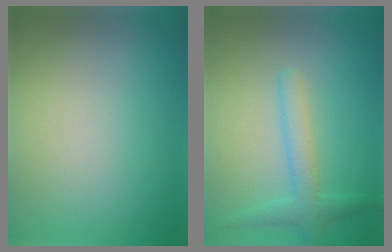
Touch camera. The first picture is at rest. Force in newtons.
{"total": 2.8, "press": 2.8, "slide": 0.1}